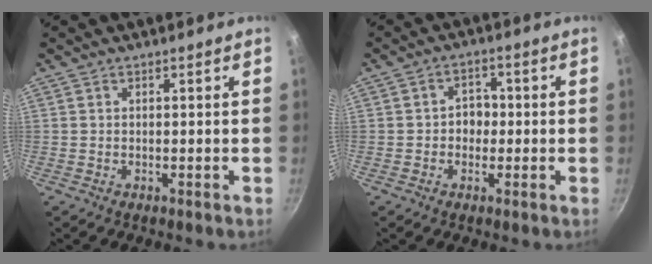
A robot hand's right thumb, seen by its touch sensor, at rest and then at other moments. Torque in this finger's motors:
{"motor_torque": [-0.73, 0.24, 0.16, -0.06, 0.04]}